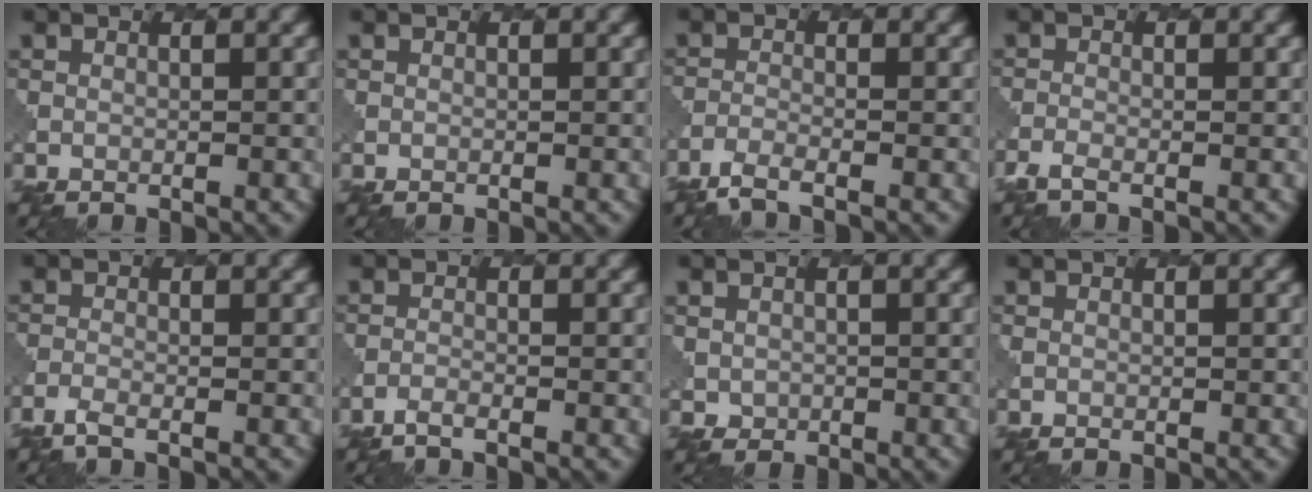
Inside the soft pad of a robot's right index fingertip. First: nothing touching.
{"total": 0.0}
{"total": 2.5, "force": [-2.1, 0.5, 1.2], "torque": [-0.029, -0.009, -0.051]}
{"total": 1.7, "force": [-1.3, 0.4, 0.9], "torque": [-0.020, -0.011, -0.035]}
{"total": 1.8, "force": [-1.5, 0.4, 1.0], "torque": [-0.020, -0.010, -0.038]}
{"total": 1.3, "force": [-1.1, 0.3, 0.5], "torque": [-0.008, -0.005, -0.031]}
{"total": 0.9, "force": [0.3, 0.8, -0.1], "torque": [0.003, -0.006, 0.005]}
{"total": 0.0}